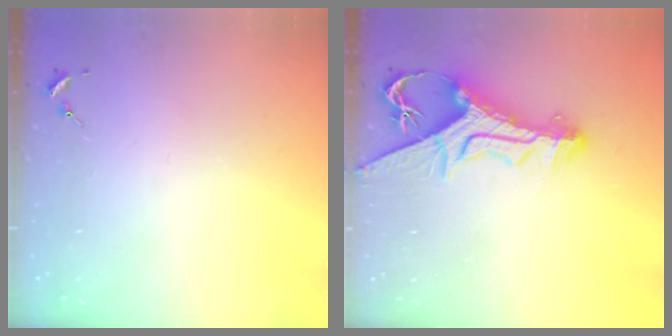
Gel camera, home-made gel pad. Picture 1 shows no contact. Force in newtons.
{"total": 15.5, "press": 15.4, "slide": 1.3}